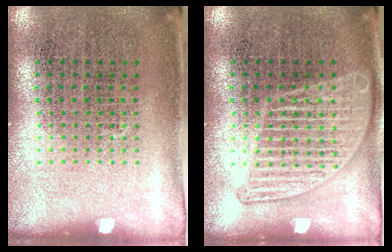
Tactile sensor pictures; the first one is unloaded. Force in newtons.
{"total": 2.5, "press": 2.5, "slide": 0.2}